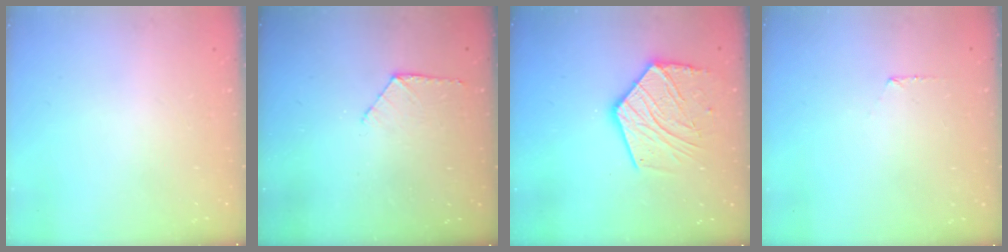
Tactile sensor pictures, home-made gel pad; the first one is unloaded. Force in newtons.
{"total": 6.1, "press": 6.1, "slide": 0.6}
{"total": 16.2, "press": 16.2, "slide": 1.0}
{"total": 5.1, "press": 5.0, "slide": 0.5}